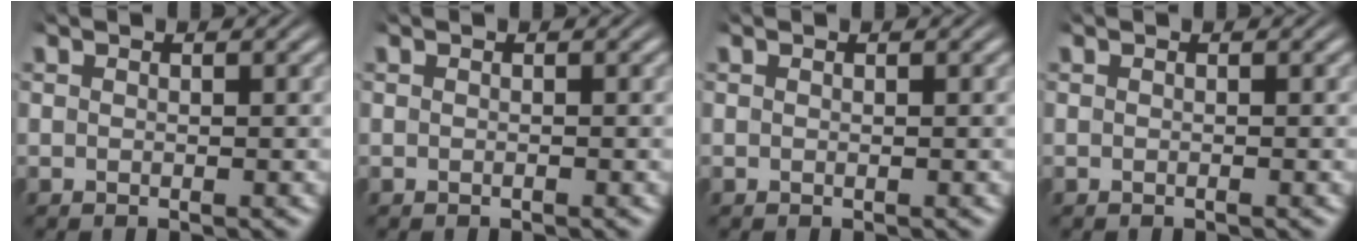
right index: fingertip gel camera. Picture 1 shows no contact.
{"total": 0.0}
{"total": 0.0}
{"total": 0.0}